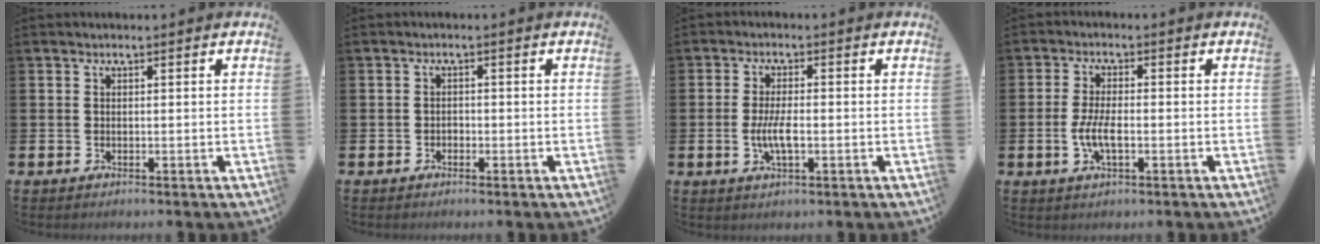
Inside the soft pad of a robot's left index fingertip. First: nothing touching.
{"total": 1.0, "force": [-0.6, 0.8, 0.2], "torque": [-0.013, 0.006, -0.011]}
{"total": 4.0, "force": [-0.7, 1.4, 3.7], "torque": [-0.071, 0.000, -0.014]}
{"total": 4.1, "force": [-0.9, 1.5, 3.7], "torque": [-0.069, 0.001, -0.017]}